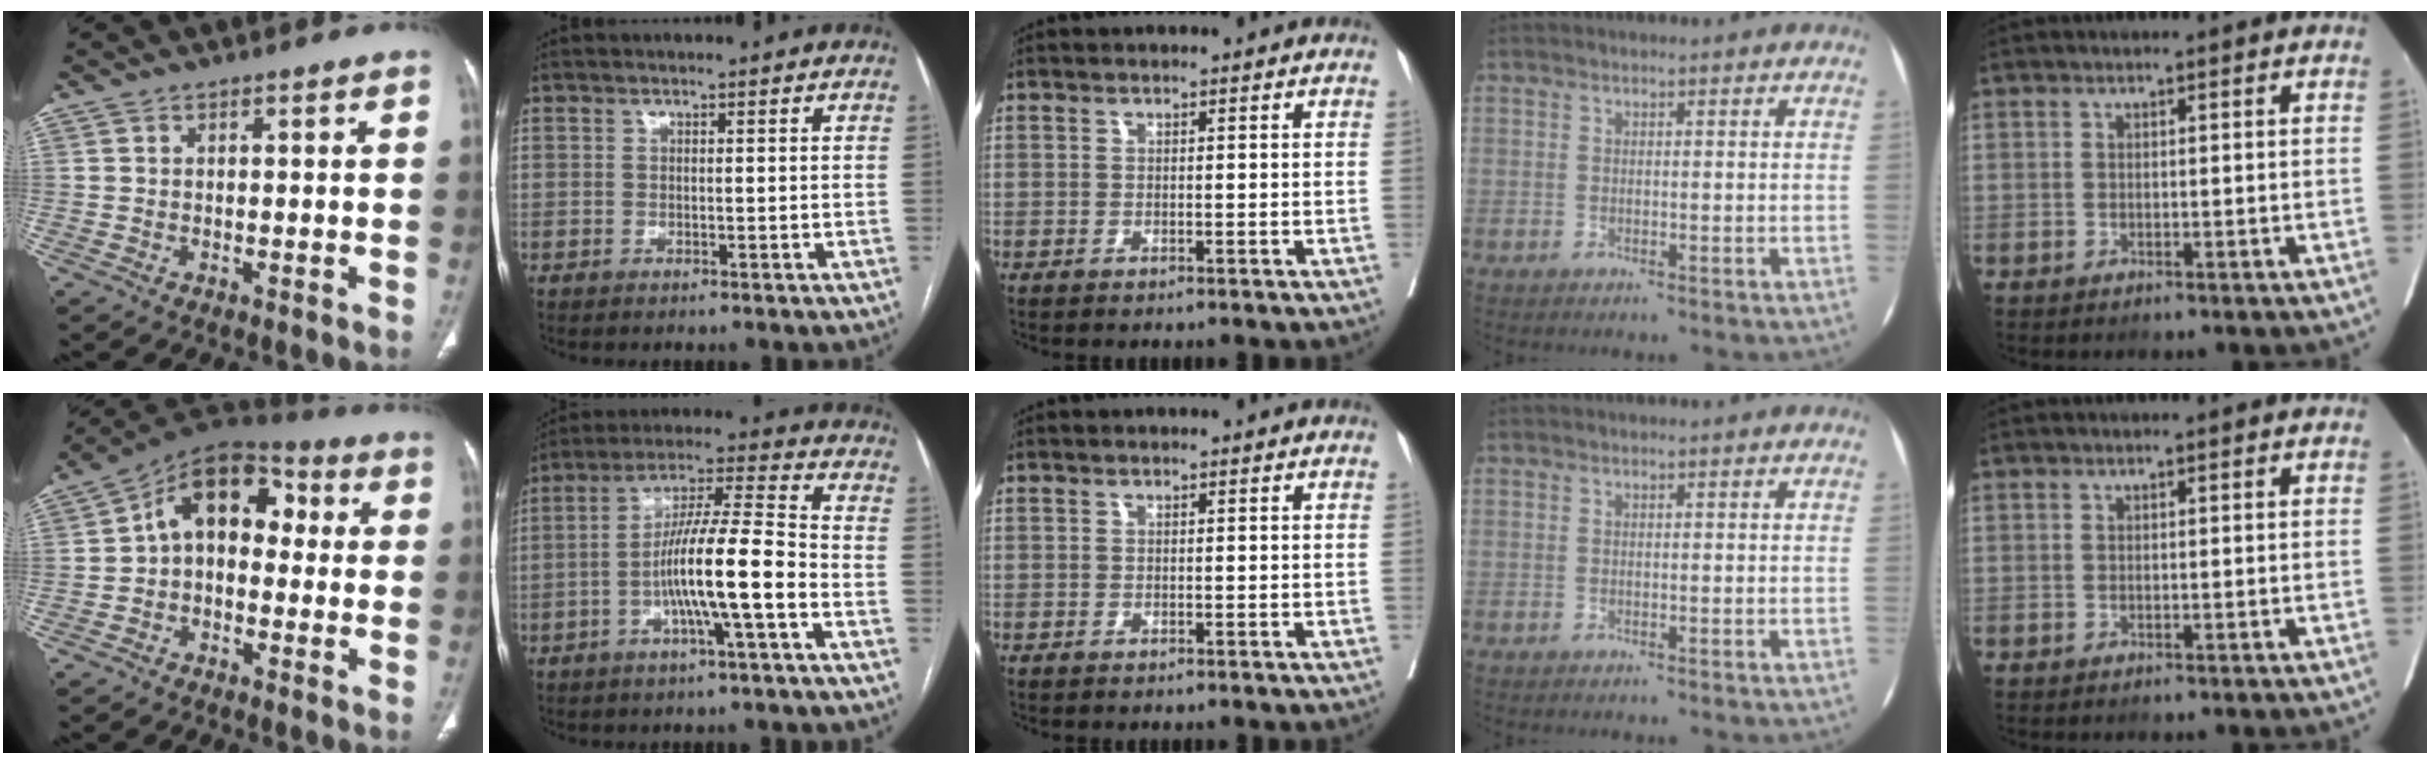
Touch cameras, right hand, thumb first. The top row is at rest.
{"thumb": {"total": 12.4, "force": [0.6, 8.6, 9.0], "torque": [-0.098, 0.045, -0.010]}, "index": {"total": 12.5, "force": [-4.0, 0.4, 11.8], "torque": [-0.213, 0.013, -0.073]}}